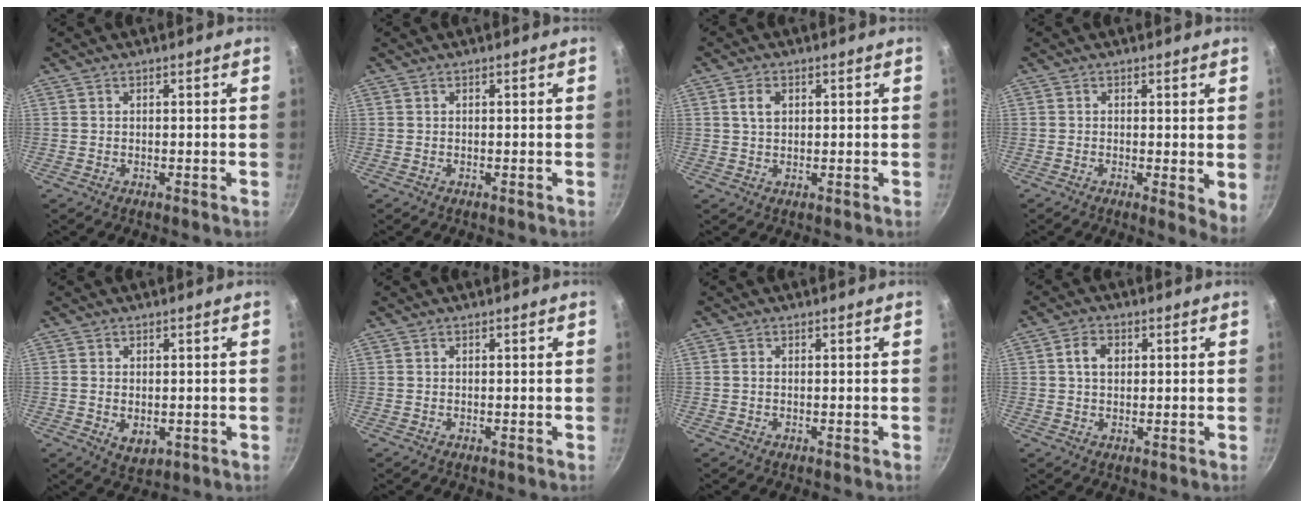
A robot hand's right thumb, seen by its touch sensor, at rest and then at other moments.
{"total": 0.0}
{"total": 3.2, "force": [1.0, 2.2, 2.1], "torque": [-0.030, 0.002, 0.017]}
{"total": 4.2, "force": [0.2, 1.6, 3.9], "torque": [-0.048, -0.012, 0.000]}
{"total": 4.3, "force": [-0.5, 2.9, 3.1], "torque": [-0.050, -0.013, -0.002]}
{"total": 0.0}
{"total": 0.5, "force": [0.0, 0.4, 0.4], "torque": [-0.008, 0.002, -0.001]}
{"total": 4.1, "force": [0.9, 2.9, 2.7], "torque": [-0.035, 0.005, 0.012]}